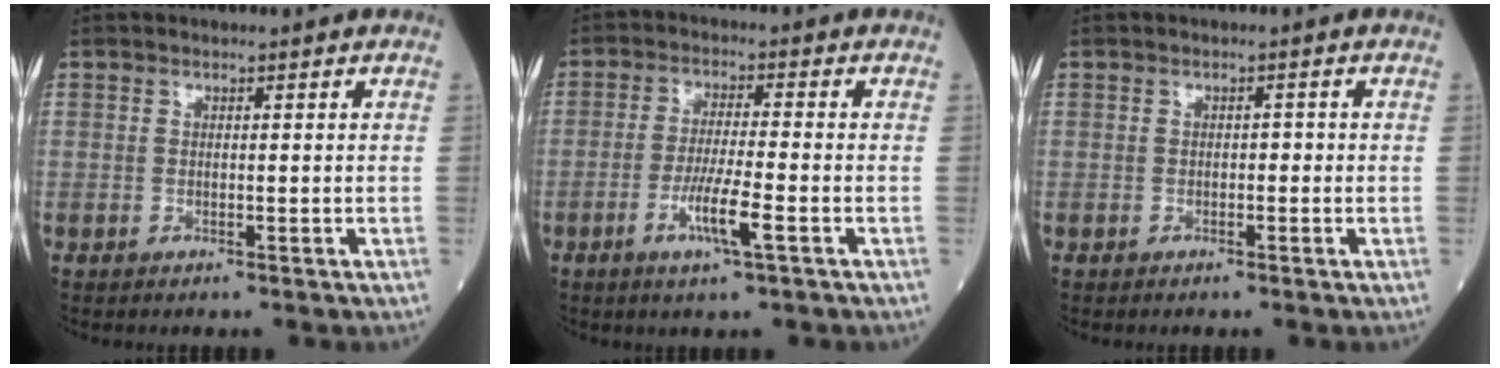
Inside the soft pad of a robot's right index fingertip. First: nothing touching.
{"total": 6.1, "force": [-2.5, 0.0, 5.6], "torque": [-0.108, -0.009, -0.045]}
{"total": 0.7, "force": [-0.3, 0.5, 0.5], "torque": [-0.002, 0.004, -0.006]}